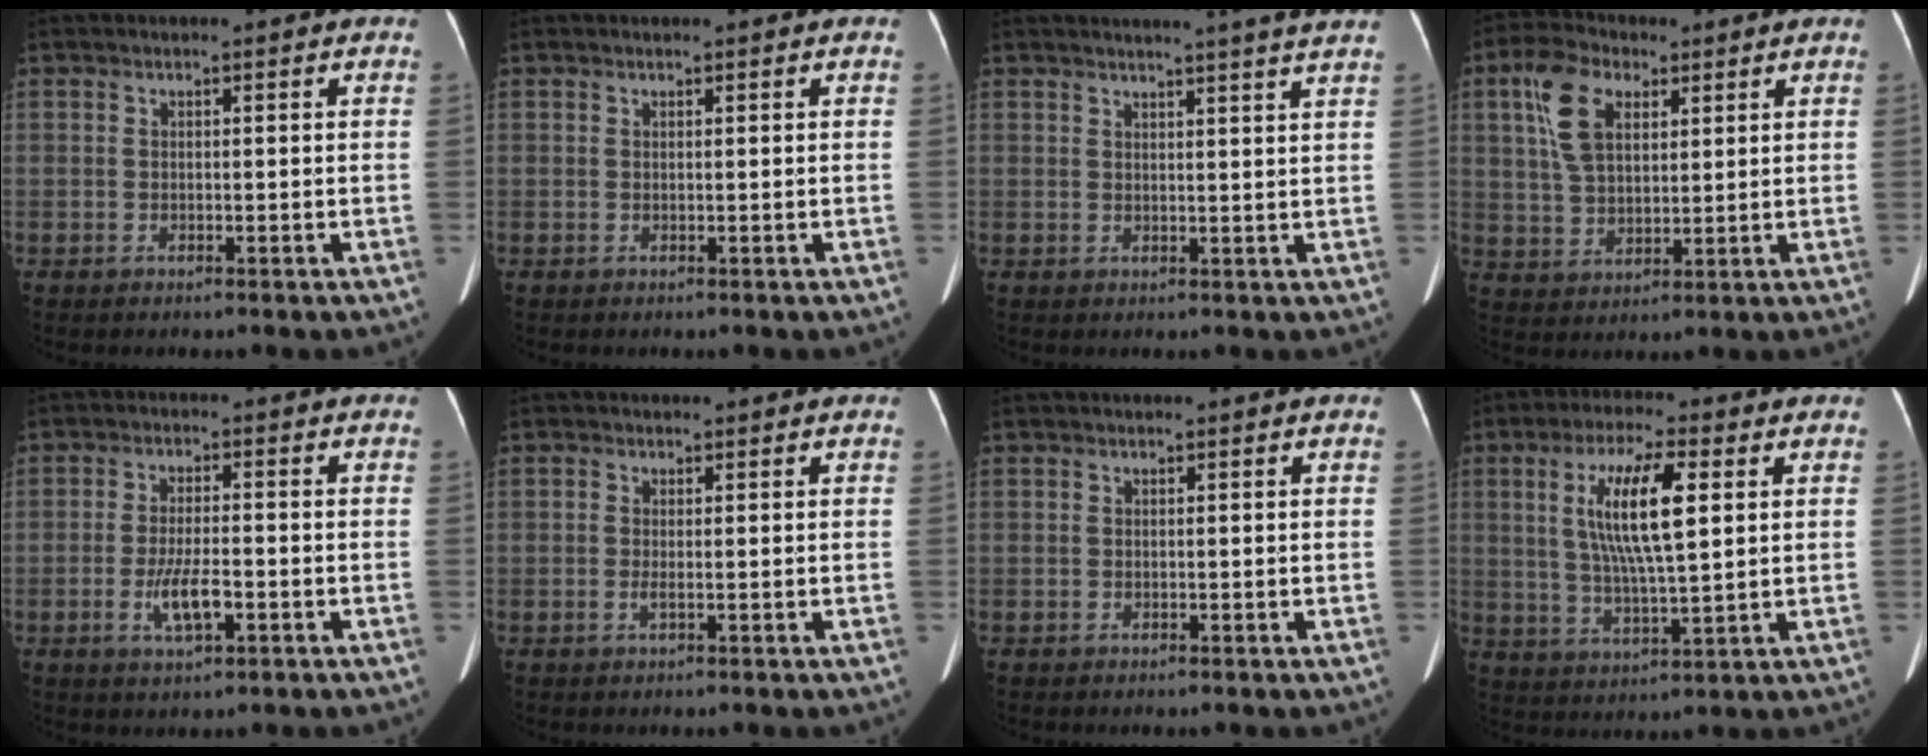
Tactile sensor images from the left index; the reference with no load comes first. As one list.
[{"total": 0.9, "force": [0.8, 0.0, 0.4], "torque": [-0.008, 0.005, 0.012]}, {"total": 10.0, "force": [8.9, -1.6, 4.2], "torque": [-0.049, -0.025, 0.089]}, {"total": 8.4, "force": [3.5, 4.7, 6.0], "torque": [-0.133, 0.018, 0.073]}, {"total": 5.0, "force": [-2.2, 0.9, 4.4], "torque": [-0.086, -0.013, -0.033]}, {"total": 0.9, "force": [-0.3, 0.2, 0.9], "torque": [-0.019, -0.004, -0.002]}, {"total": 0.0}, {"total": 10.6, "force": [2.5, 1.6, 10.1], "torque": [-0.194, -0.002, 0.049]}]